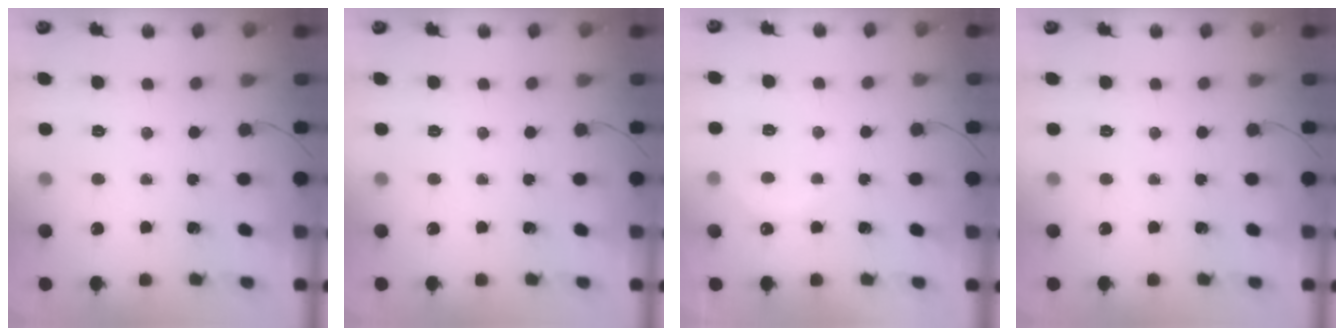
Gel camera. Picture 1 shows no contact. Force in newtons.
{"total": 0.0}
{"total": 3.3, "press": 3.2, "slide": 0.8}
{"total": 0.0}